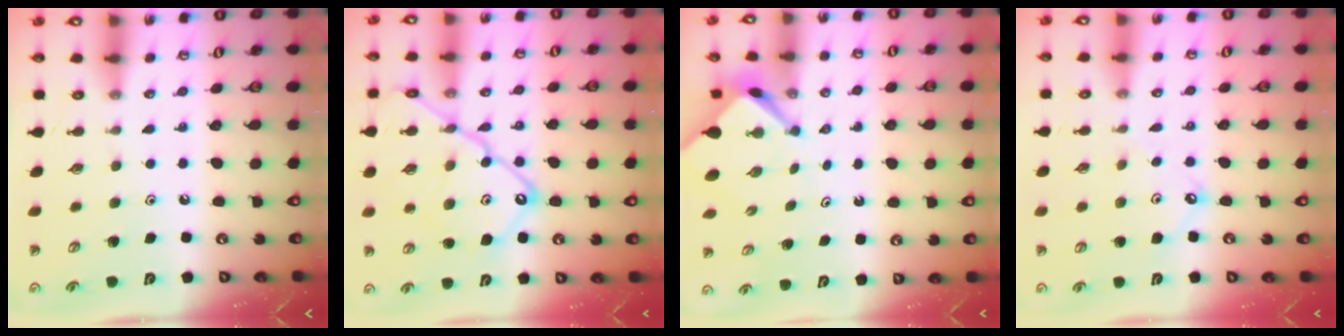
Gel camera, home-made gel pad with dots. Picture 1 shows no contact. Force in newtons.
{"total": 16.7, "press": 16.6, "slide": 1.8}
{"total": 2.8, "press": 2.7, "slide": 0.4}
{"total": 5.0, "press": 5.0, "slide": 0.3}